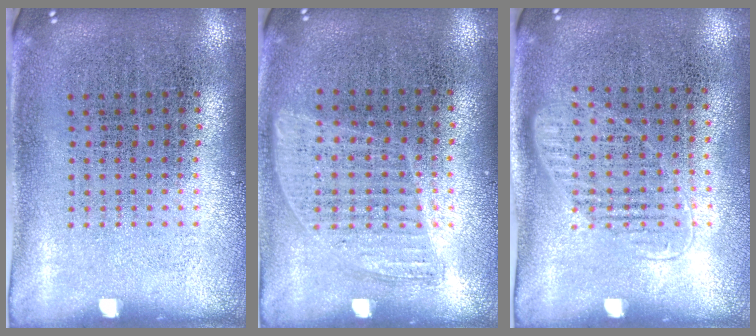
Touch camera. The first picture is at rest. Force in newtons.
{"total": 0.9, "press": 0.8, "slide": 0.4}
{"total": 1.2, "press": 1.0, "slide": 0.7}